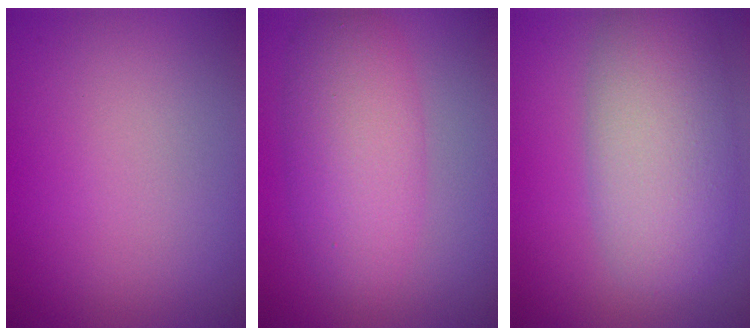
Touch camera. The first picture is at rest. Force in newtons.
{"total": 5.5, "press": 5.5, "slide": 0.3}
{"total": 7.5, "press": 7.4, "slide": 0.7}